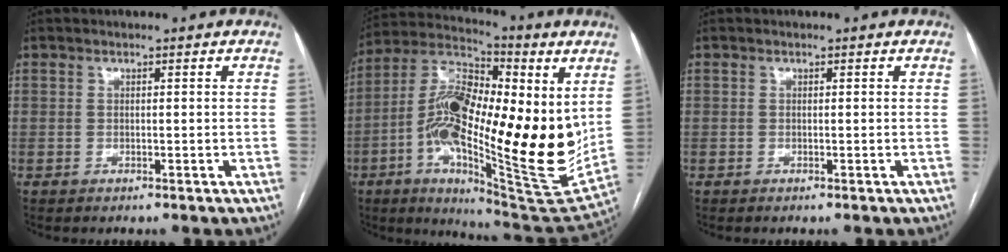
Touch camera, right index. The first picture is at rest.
{"total": 27.5, "force": [0.7, 8.0, 26.3], "torque": [-0.429, 0.010, 0.006]}
{"total": 0.0}